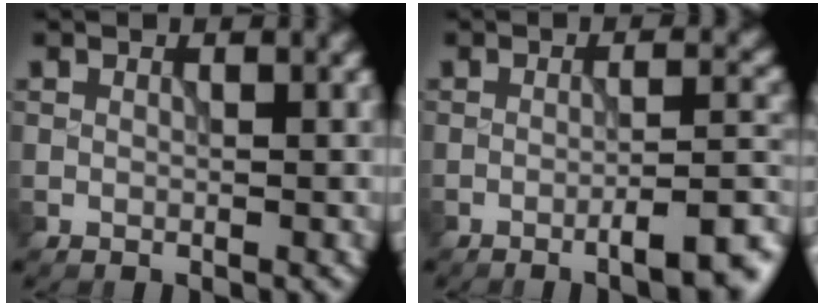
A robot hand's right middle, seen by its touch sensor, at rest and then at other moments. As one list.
[{"total": 6.2, "force": [-3.6, 1.4, 4.9], "torque": [-0.056, 0.007, -0.049]}]